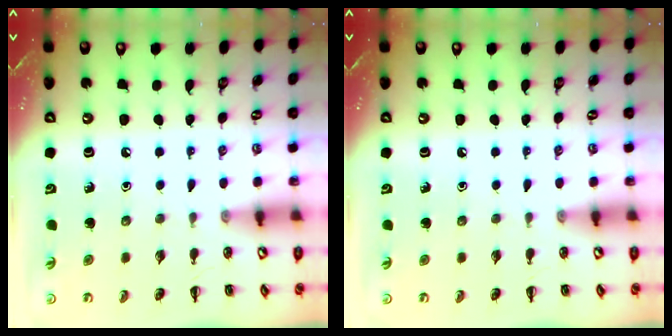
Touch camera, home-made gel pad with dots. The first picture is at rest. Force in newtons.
{"total": 0.0}